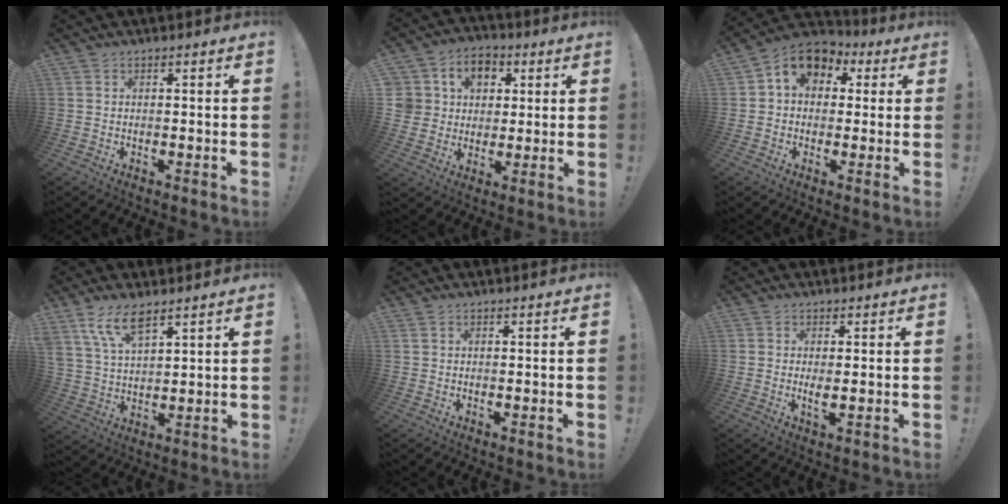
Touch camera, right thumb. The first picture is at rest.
{"total": 12.0, "force": [4.3, 9.8, 5.5], "torque": [-0.096, -0.011, 0.086]}
{"total": 9.4, "force": [3.3, 7.2, 5.1], "torque": [-0.082, -0.004, 0.067]}
{"total": 10.1, "force": [7.2, 3.9, 6.0], "torque": [-0.119, -0.028, 0.137]}
{"total": 0.5, "force": [0.4, 0.0, 0.3], "torque": [-0.003, -0.002, 0.007]}
{"total": 2.7, "force": [0.4, 0.5, 2.6], "torque": [-0.034, -0.009, 0.006]}